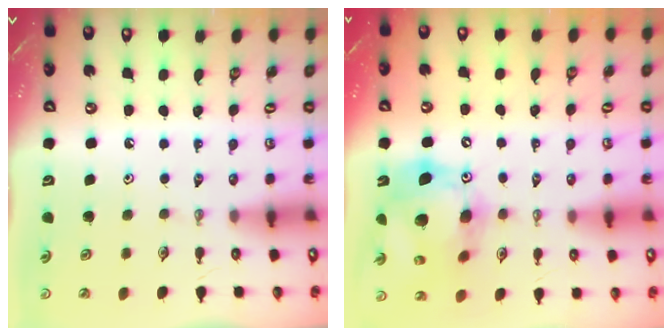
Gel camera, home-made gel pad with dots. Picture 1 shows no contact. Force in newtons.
{"total": 17.2, "press": 17.0, "slide": 2.7}